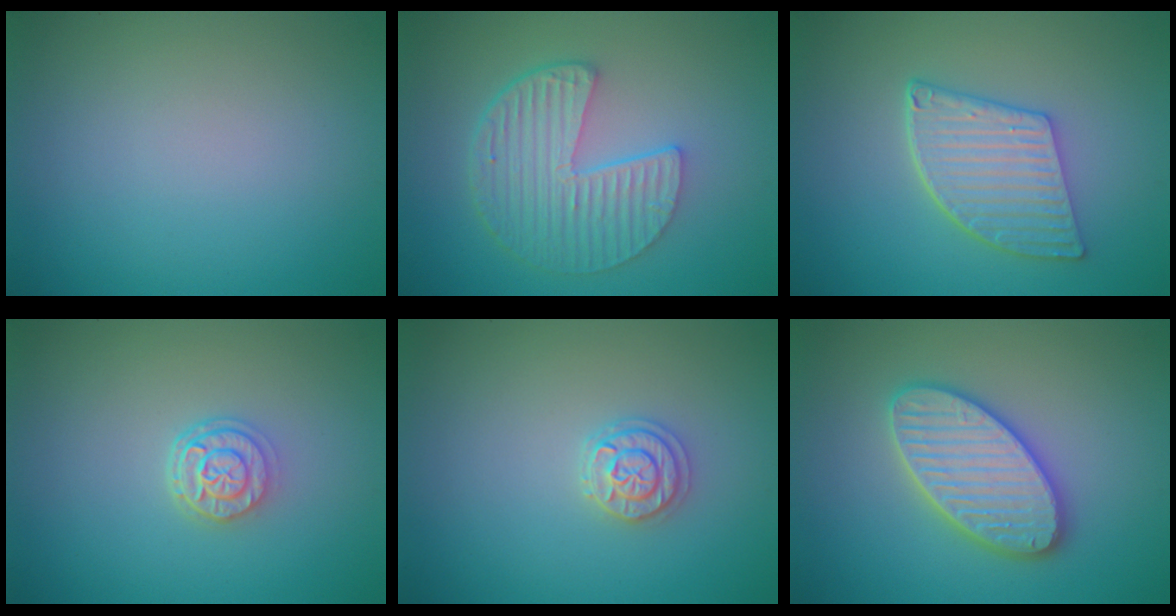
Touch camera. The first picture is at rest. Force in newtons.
{"total": 5.9, "press": 4.3, "slide": 4.0}
{"total": 5.4, "press": 4.3, "slide": 3.2}
{"total": 2.7, "press": 2.2, "slide": 1.6}
{"total": 2.1, "press": 2.1, "slide": 0.5}
{"total": 5.3, "press": 5.3, "slide": 0.7}